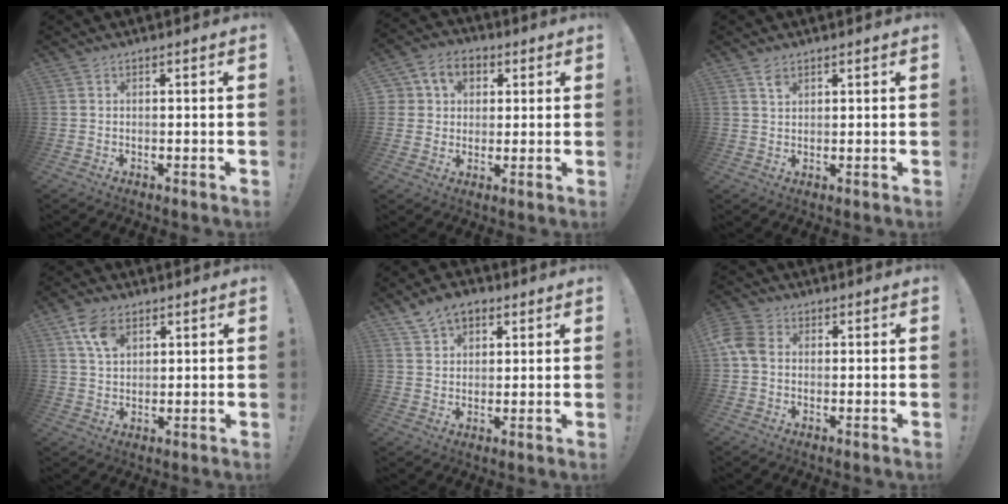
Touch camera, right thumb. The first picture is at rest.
{"total": 8.2, "force": [2.4, 7.2, 3.2], "torque": [-0.051, -0.004, 0.050]}
{"total": 2.2, "force": [1.5, 1.3, 1.0], "torque": [-0.016, -0.006, 0.027]}
{"total": 7.7, "force": [4.0, 4.9, 4.3], "torque": [-0.078, -0.008, 0.077]}
{"total": 7.8, "force": [5.0, 5.1, 3.2], "torque": [-0.051, -0.016, 0.096]}
{"total": 6.9, "force": [0.6, 5.2, 4.5], "torque": [-0.093, 0.007, 0.013]}